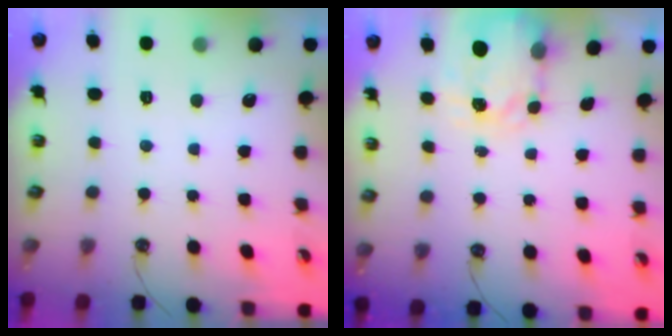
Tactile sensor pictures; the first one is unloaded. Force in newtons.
{"total": 3.8, "press": 3.8, "slide": 0.5}